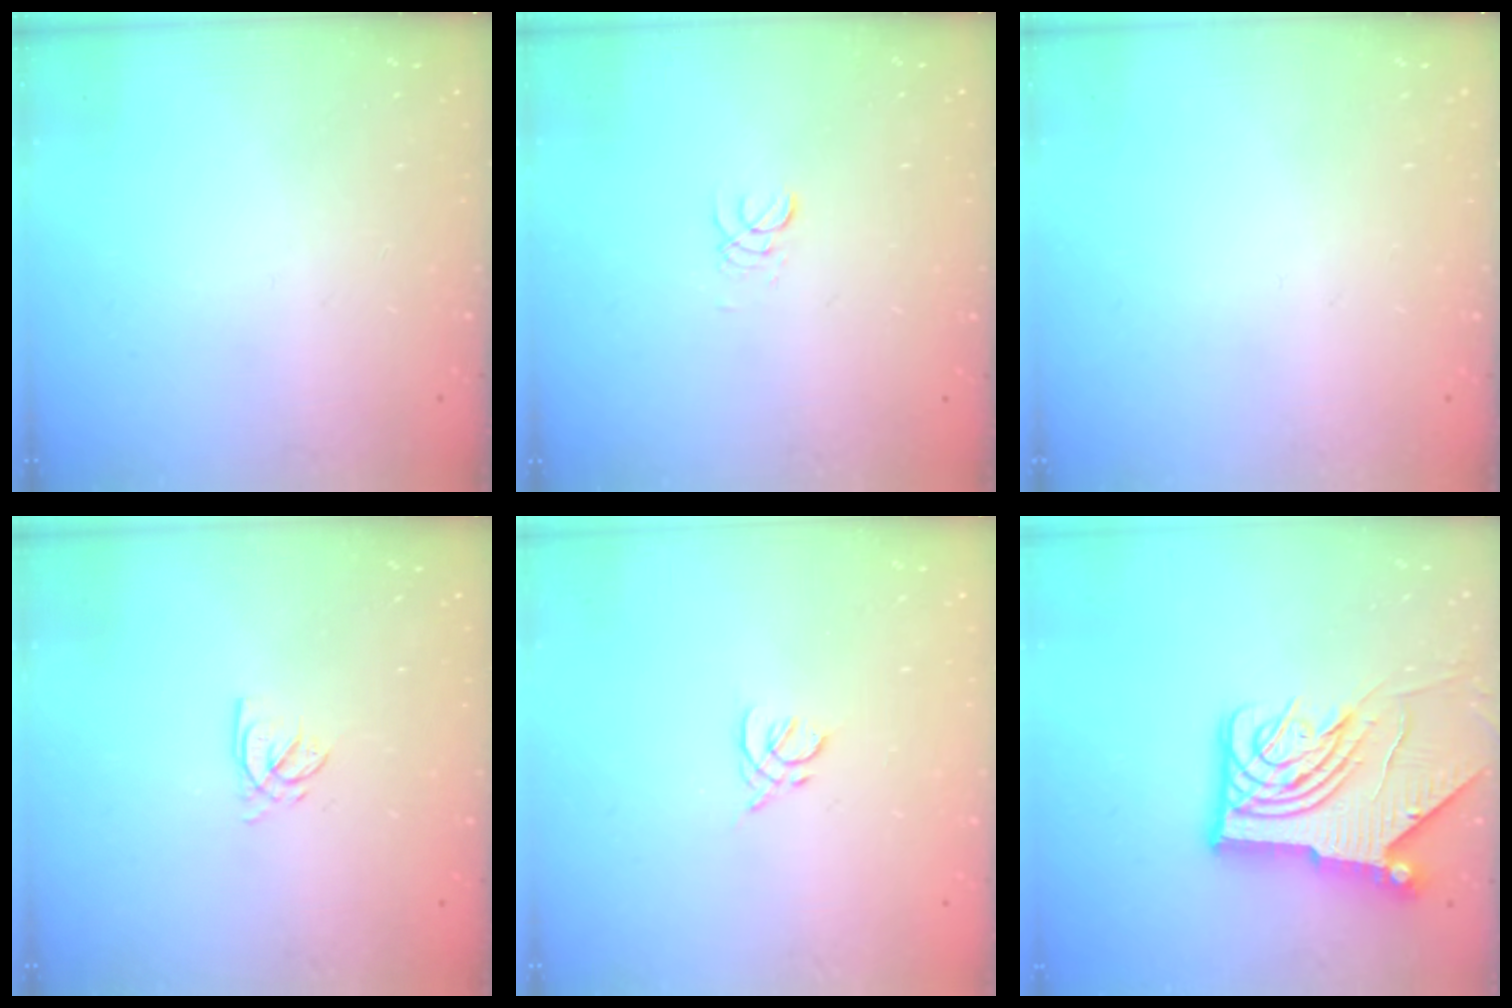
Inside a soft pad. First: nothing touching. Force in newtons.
{"total": 2.0, "press": 2.0, "slide": 0.2}
{"total": 0.0}
{"total": 2.3, "press": 2.3, "slide": 0.3}
{"total": 2.0, "press": 1.9, "slide": 0.6}
{"total": 15.0, "press": 14.9, "slide": 1.5}